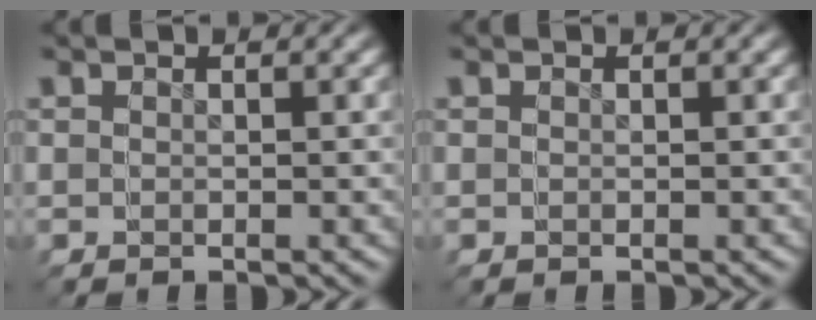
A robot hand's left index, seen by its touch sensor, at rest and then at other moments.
{"total": 0.0}